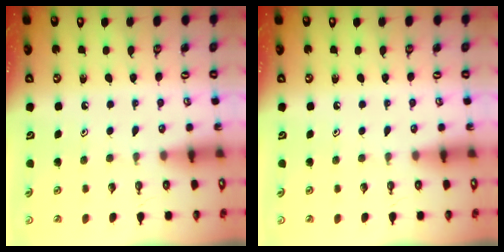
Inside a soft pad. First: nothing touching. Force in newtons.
{"total": 0.0}